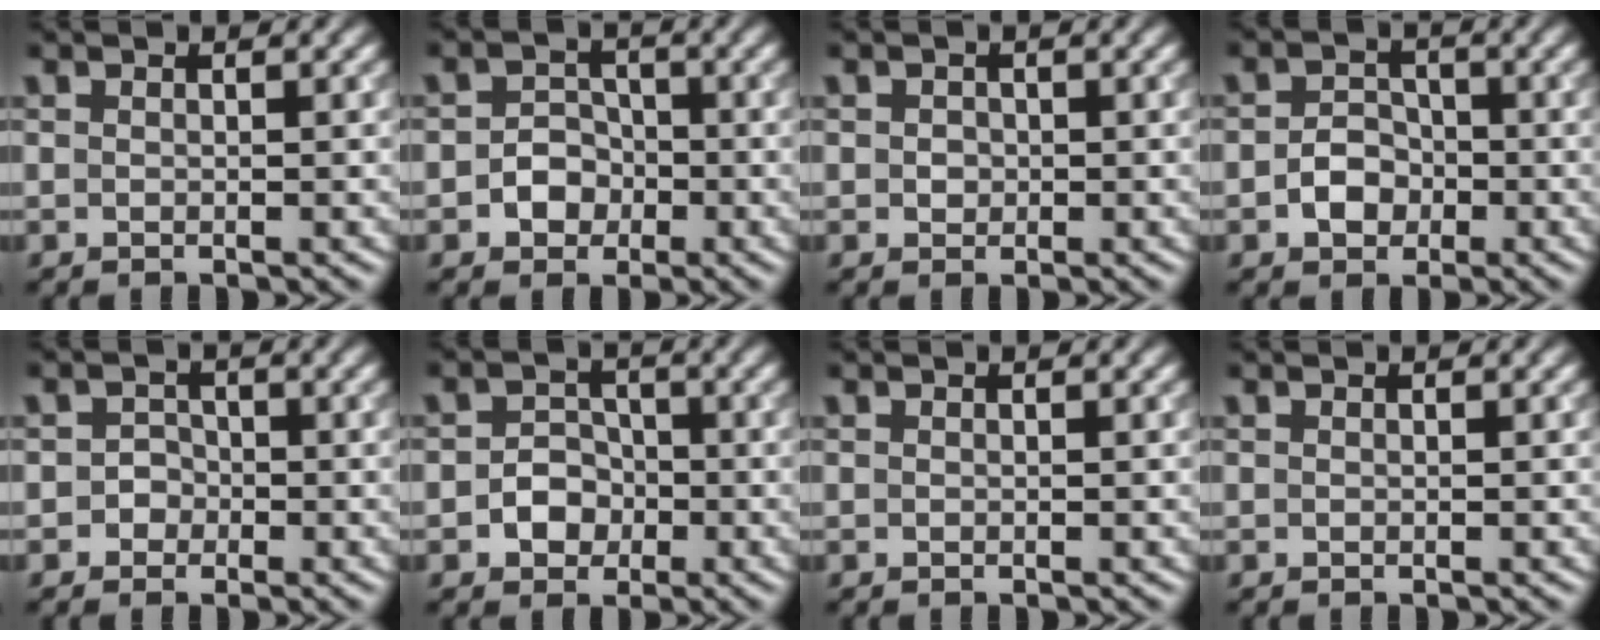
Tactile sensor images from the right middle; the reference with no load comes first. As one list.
[{"total": 2.6, "force": [-0.9, 2.2, 1.0], "torque": [0.000, 0.002, -0.025]}, {"total": 1.0, "force": [0.1, 0.9, 0.4], "torque": [-0.004, -0.001, -0.001]}, {"total": 2.7, "force": [-1.0, 2.1, 1.3], "torque": [-0.018, 0.002, -0.021]}, {"total": 1.4, "force": [-0.4, 1.3, 0.3], "torque": [0.015, 0.003, -0.015]}, {"total": 2.8, "force": [-0.9, 2.4, 1.2], "torque": [-0.002, 0.003, -0.025]}, {"total": 0.0}, {"total": 0.0}]